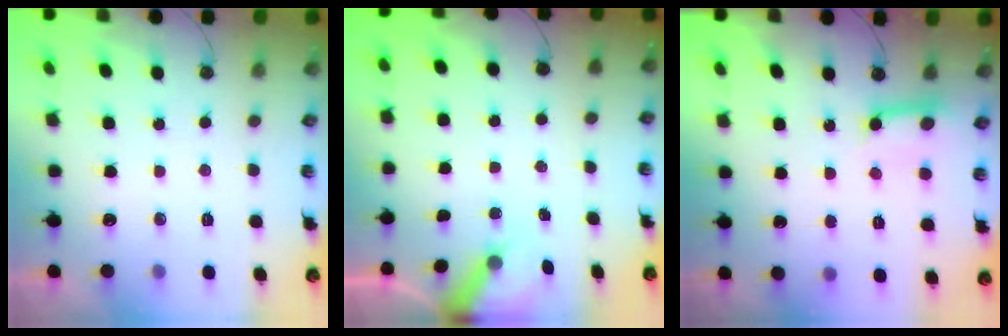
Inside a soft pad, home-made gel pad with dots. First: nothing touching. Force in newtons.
{"total": 5.7, "press": 5.6, "slide": 0.7}
{"total": 10.4, "press": 10.4, "slide": 0.9}